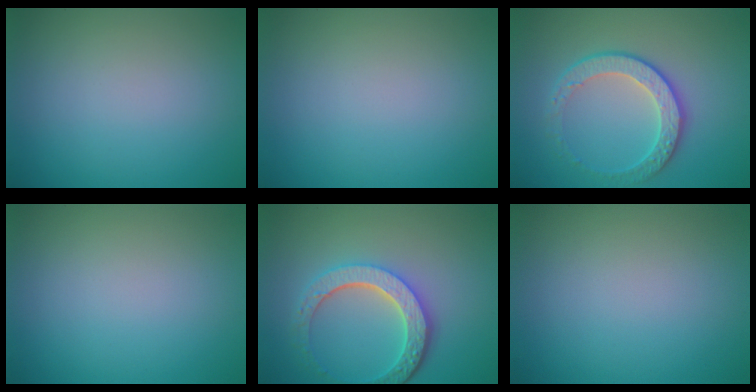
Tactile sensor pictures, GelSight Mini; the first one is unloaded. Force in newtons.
{"total": 0.0}
{"total": 3.9, "press": 3.4, "slide": 1.7}
{"total": 0.0}
{"total": 5.6, "press": 4.3, "slide": 3.6}
{"total": 0.0}